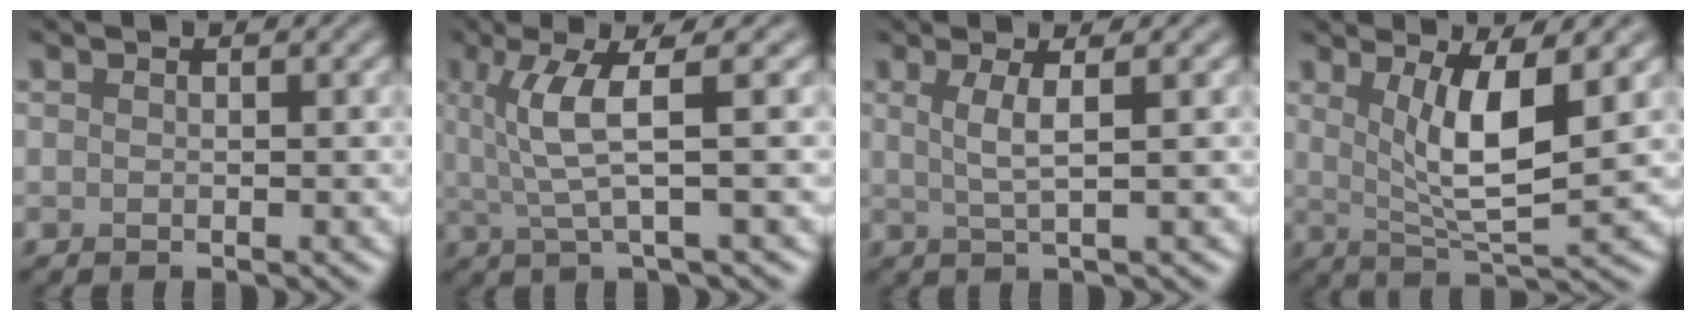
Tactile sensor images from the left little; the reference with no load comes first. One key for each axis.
{"total": 4.7, "fx": 1.0, "fy": 0.7, "fz": 4.5, "tx": -0.091, "ty": 0.004, "tz": 0.024}
{"total": 2.6, "fx": 0.7, "fy": 0.5, "fz": 2.5, "tx": -0.043, "ty": 0.000, "tz": 0.011}
{"total": 5.8, "fx": 1.5, "fy": 1.4, "fz": 5.5, "tx": -0.096, "ty": -0.011, "tz": 0.034}